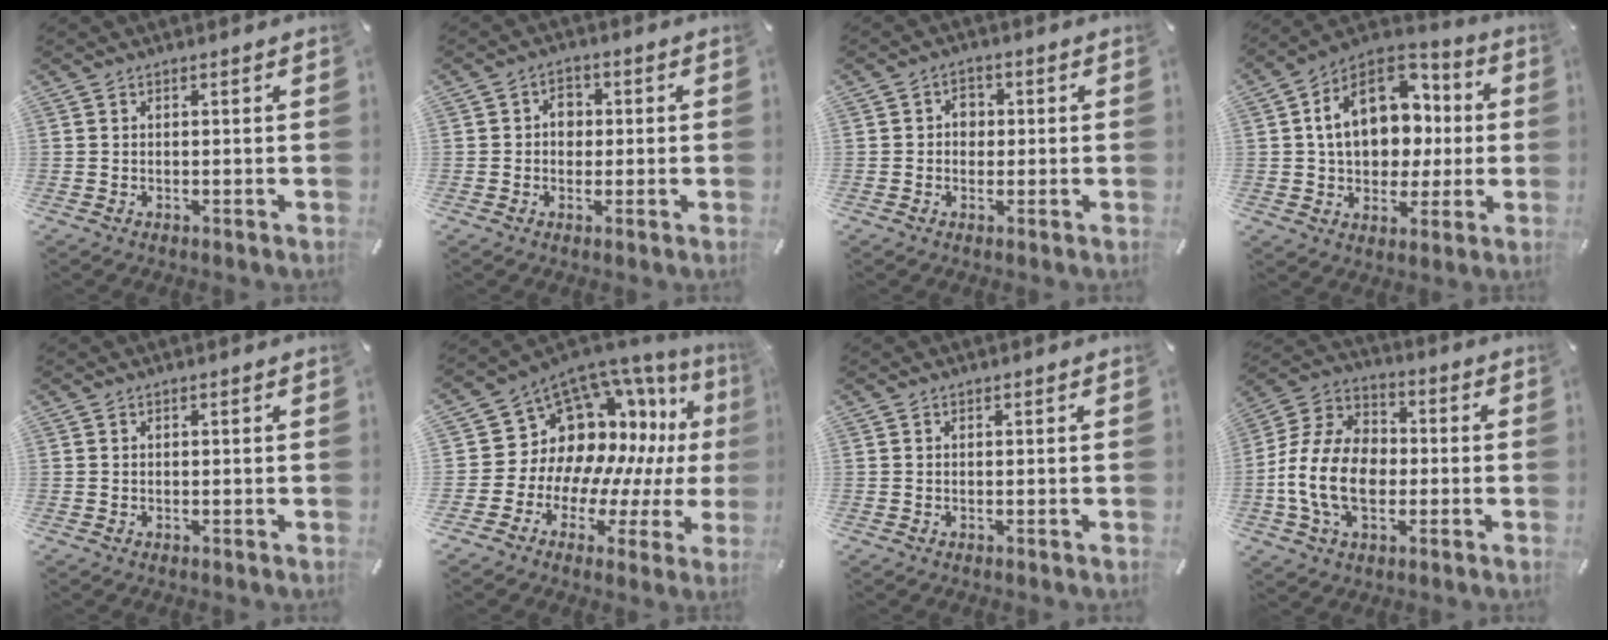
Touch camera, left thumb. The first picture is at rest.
{"total": 3.9, "force": [-0.2, 3.3, 2.1], "torque": [-0.019, 0.001, -0.011]}
{"total": 3.4, "force": [-0.4, 2.9, 1.8], "torque": [-0.020, 0.003, -0.013]}
{"total": 17.4, "force": [2.7, 13.3, 10.8], "torque": [-0.180, 0.002, 0.056]}
{"total": 0.0}
{"total": 15.6, "force": [6.1, 12.7, 6.6], "torque": [-0.096, -0.091, 0.132]}
{"total": 0.0}
{"total": 15.3, "force": [-3.3, 11.1, 10.1], "torque": [-0.236, 0.020, -0.060]}